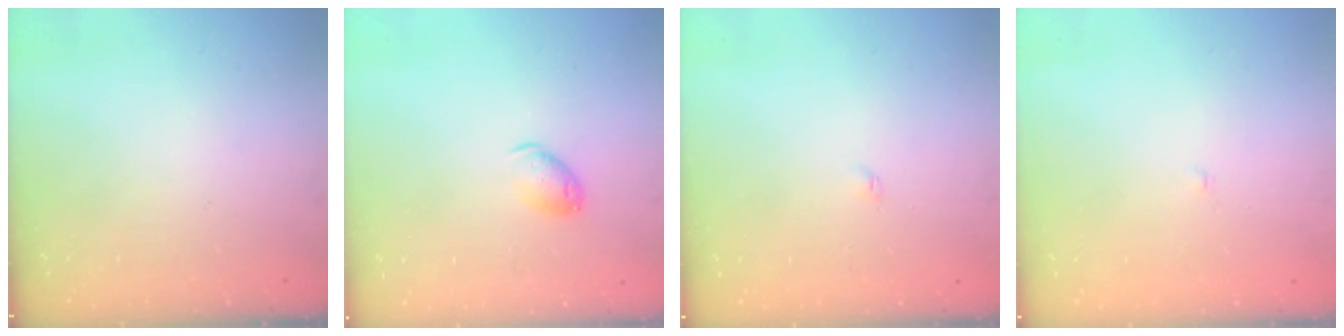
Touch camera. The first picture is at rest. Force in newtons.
{"total": 7.3, "press": 7.2, "slide": 0.9}
{"total": 2.1, "press": 2.0, "slide": 0.3}
{"total": 1.9, "press": 1.9, "slide": 0.2}